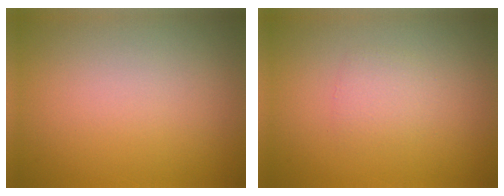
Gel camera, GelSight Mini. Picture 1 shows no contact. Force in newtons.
{"total": 1.4, "press": 1.4, "slide": 0.1}